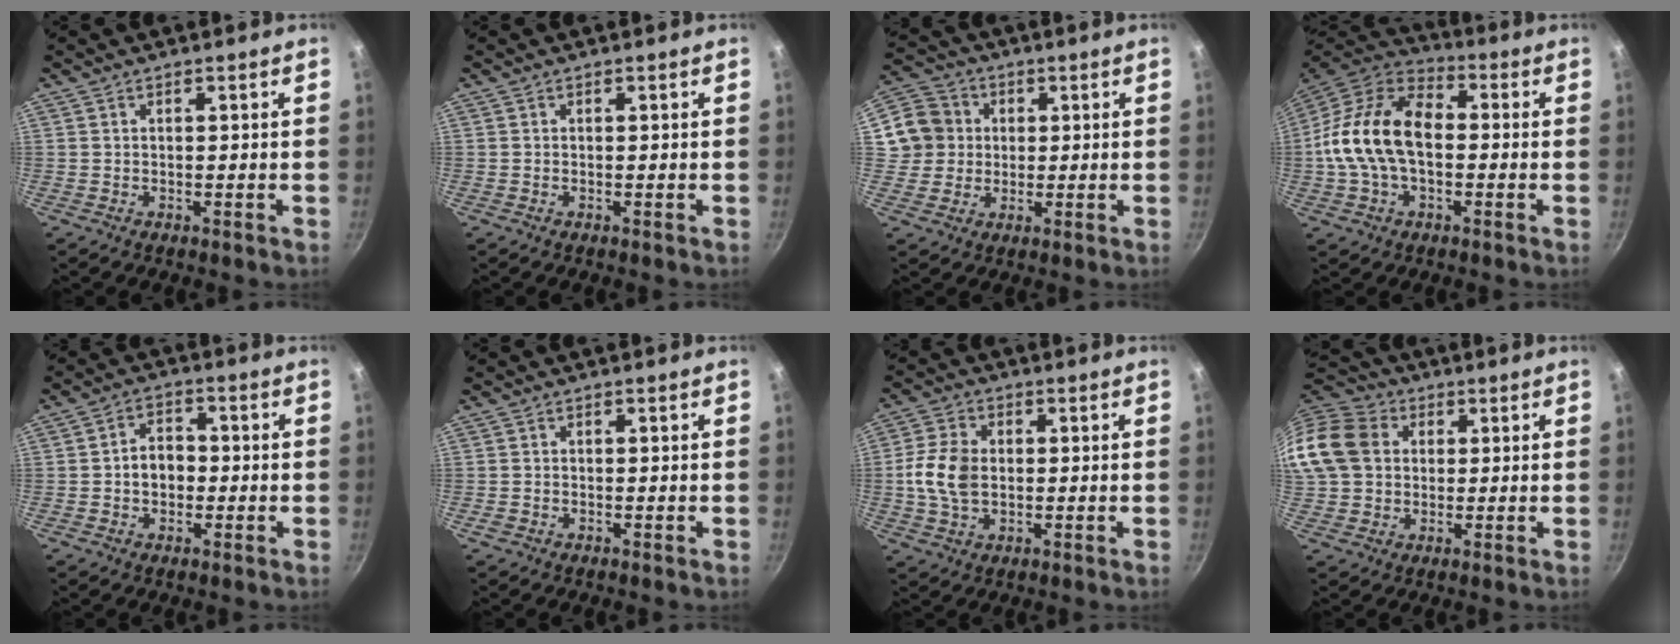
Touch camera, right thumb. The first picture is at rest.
{"total": 0.0}
{"total": 10.5, "force": [1.9, 9.9, 2.9], "torque": [-0.021, 0.021, 0.026]}
{"total": 17.8, "force": [-0.6, 11.3, 13.7], "torque": [-0.231, 0.036, -0.027]}
{"total": 5.7, "force": [-0.7, 4.4, 3.6], "torque": [-0.028, 0.018, -0.015]}
{"total": 0.8, "force": [-0.4, 0.5, 0.3], "torque": [-0.008, 0.000, -0.007]}
{"total": 8.8, "force": [-0.1, 6.0, 6.4], "torque": [-0.120, 0.010, -0.008]}
{"total": 17.7, "force": [3.0, 14.5, 9.6], "torque": [-0.196, 0.034, 0.043]}